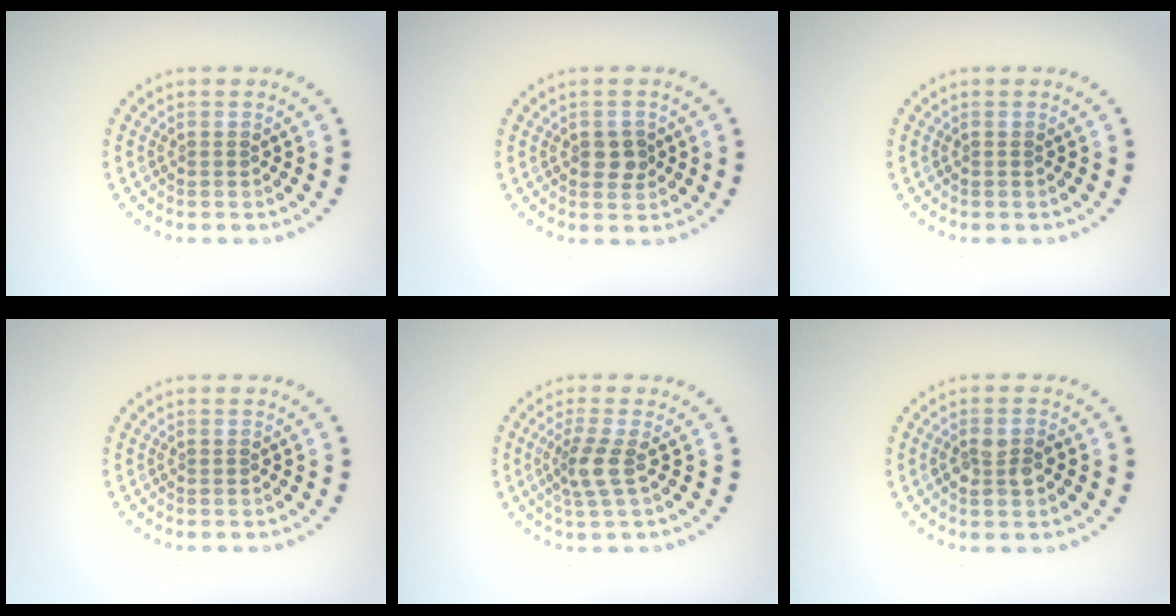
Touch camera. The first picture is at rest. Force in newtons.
{"total": 1.9, "press": 1.8, "slide": 0.3}
{"total": 0.0}
{"total": 0.0}
{"total": 2.4, "press": 1.9, "slide": 1.6}
{"total": 2.0, "press": 1.9, "slide": 0.4}